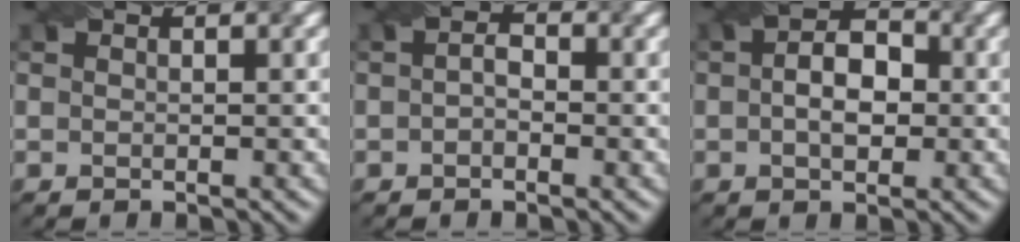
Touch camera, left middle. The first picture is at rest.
{"total": 1.2, "force": [-1.0, 0.6, 0.2], "torque": [0.004, 0.006, -0.008]}
{"total": 4.0, "force": [-0.6, 2.8, 2.9], "torque": [-0.032, 0.011, -0.003]}